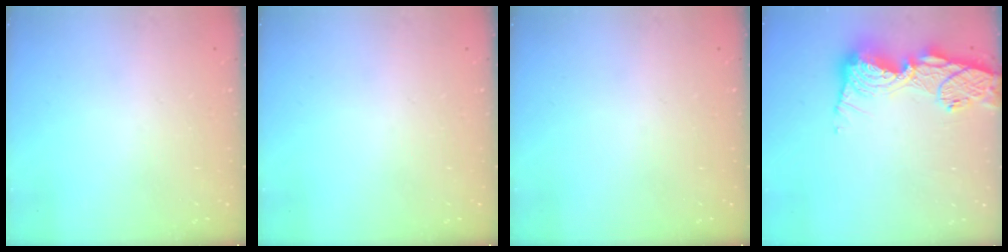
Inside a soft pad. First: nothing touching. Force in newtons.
{"total": 0.0}
{"total": 0.0}
{"total": 16.5, "press": 16.4, "slide": 1.6}